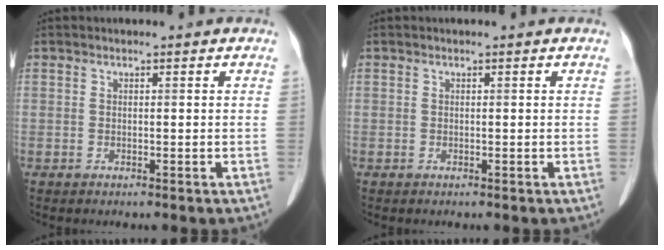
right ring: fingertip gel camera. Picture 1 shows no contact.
{"total": 0.0}